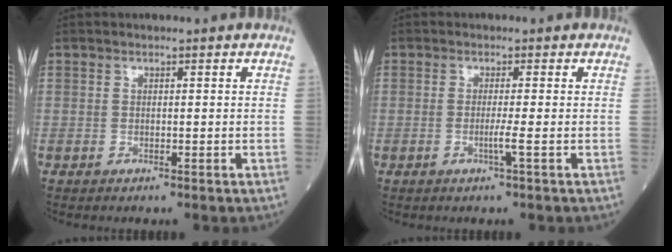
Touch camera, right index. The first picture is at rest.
{"total": 1.6, "force": [-0.6, -0.6, 1.4], "torque": [-0.032, -0.003, -0.013]}